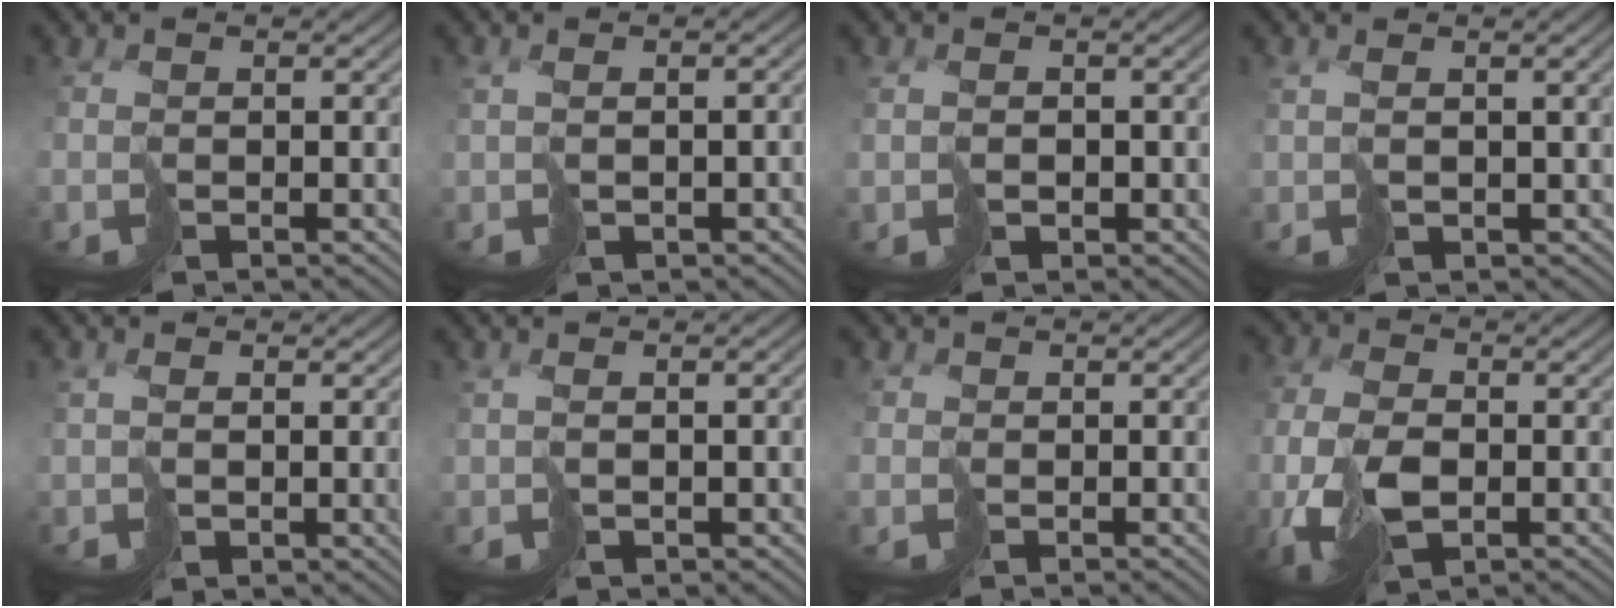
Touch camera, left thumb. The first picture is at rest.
{"total": 3.4, "force": [-0.5, 1.8, 2.9], "torque": [-0.053, -0.006, 0.006]}
{"total": 2.3, "force": [-0.2, 2.2, 0.6], "torque": [-0.015, -0.002, -0.003]}
{"total": 2.9, "force": [0.9, 1.3, 2.4], "torque": [-0.053, -0.003, 0.026]}
{"total": 2.9, "force": [1.1, 1.3, 2.3], "torque": [-0.046, -0.004, 0.032]}
{"total": 2.8, "force": [0.5, 1.2, 2.5], "torque": [-0.055, 0.000, 0.020]}
{"total": 1.1, "force": [0.4, 1.0, 0.0], "torque": [-0.005, 0.002, 0.005]}
{"total": 7.7, "force": [-1.4, 4.0, 6.4], "torque": [-0.158, -0.001, -0.027]}